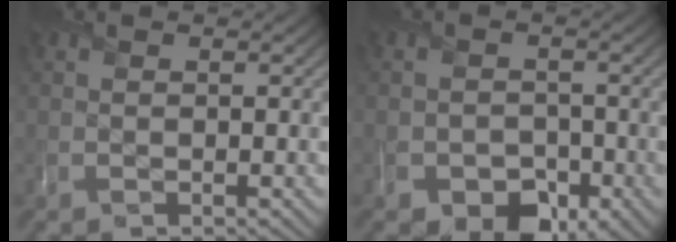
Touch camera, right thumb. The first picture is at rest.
{"total": 5.5, "force": [-2.8, 3.8, 2.8], "torque": [-0.037, -0.006, -0.044]}